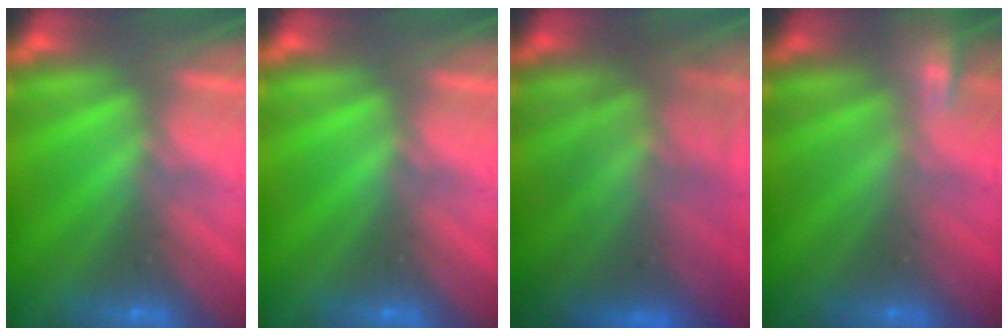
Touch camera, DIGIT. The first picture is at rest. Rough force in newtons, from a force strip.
{"total": 0.0}
{"total": 7.7}
{"total": 2.1}